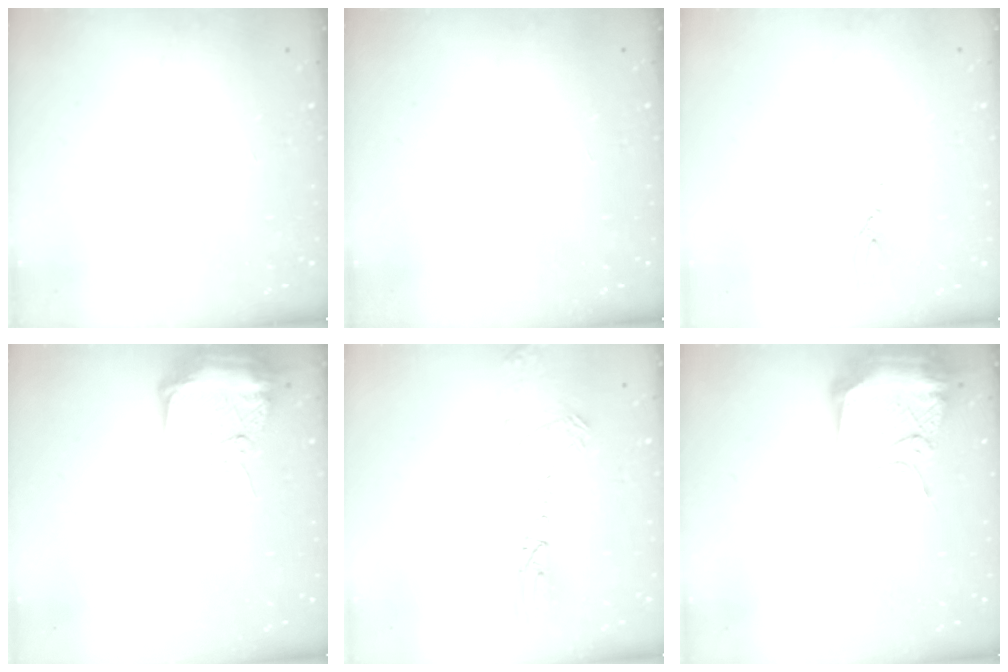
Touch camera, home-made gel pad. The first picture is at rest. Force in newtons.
{"total": 0.0}
{"total": 3.4, "press": 3.3, "slide": 0.3}
{"total": 9.8, "press": 9.7, "slide": 1.2}
{"total": 13.0, "press": 12.6, "slide": 3.3}
{"total": 12.6, "press": 12.5, "slide": 1.2}